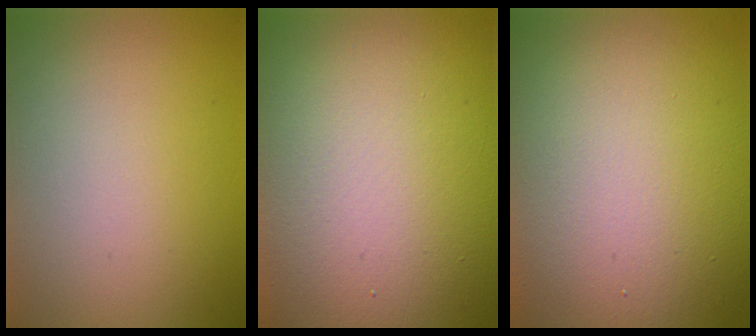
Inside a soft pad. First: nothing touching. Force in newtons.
{"total": 22.5, "press": 22.4, "slide": 1.6}
{"total": 17.4, "press": 17.3, "slide": 1.0}